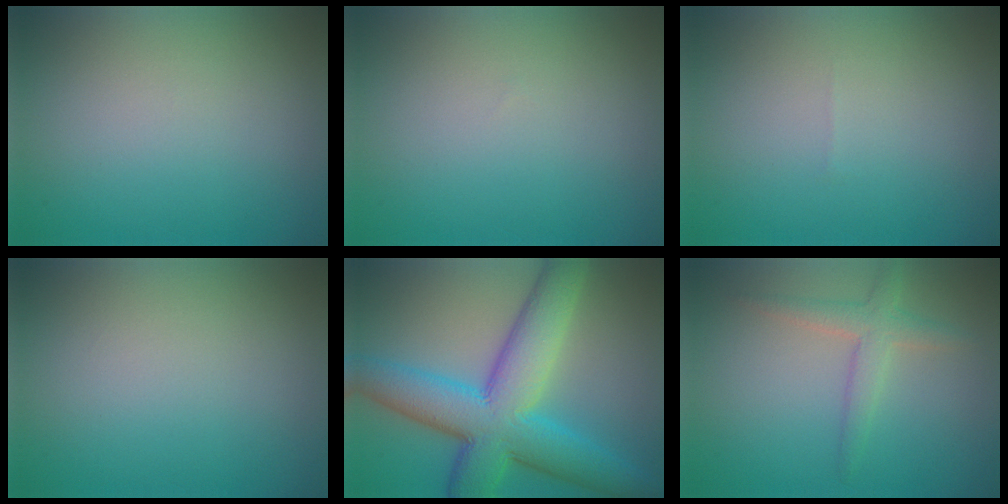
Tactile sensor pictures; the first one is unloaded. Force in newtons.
{"total": 0.0}
{"total": 0.0}
{"total": 0.0}
{"total": 10.8, "press": 10.8, "slide": 0.1}
{"total": 2.5, "press": 2.5, "slide": 0.2}